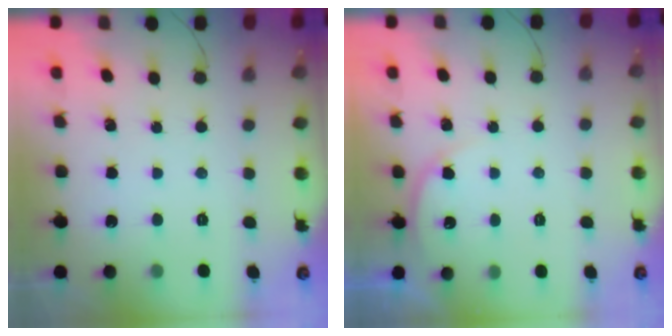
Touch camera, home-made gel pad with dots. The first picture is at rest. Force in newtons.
{"total": 3.8, "press": 3.8, "slide": 0.3}